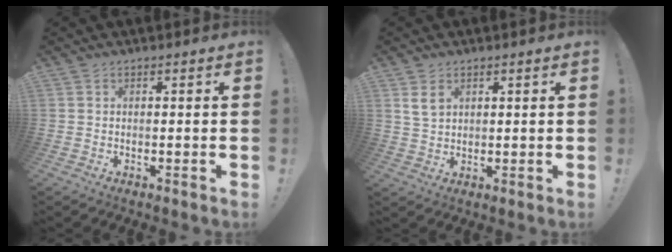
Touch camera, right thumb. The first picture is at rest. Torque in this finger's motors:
{"motor_torque": [1.13, 0.09, 0.11, -0.22, 0.00]}